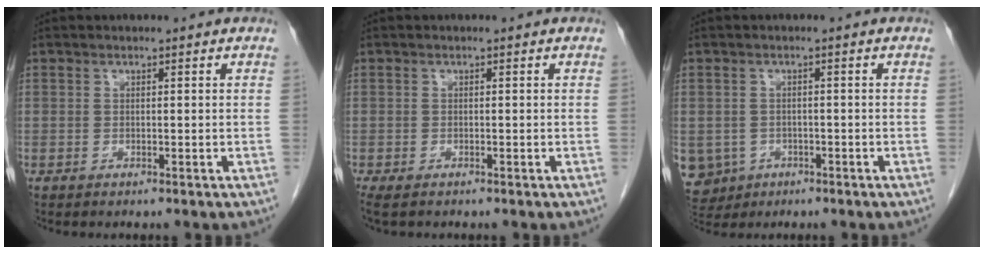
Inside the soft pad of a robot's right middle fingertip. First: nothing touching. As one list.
[{"total": 2.5, "force": [-1.9, 0.9, 1.3], "torque": [-0.025, -0.008, -0.029]}, {"total": 8.4, "force": [-3.3, 7.5, 1.9], "torque": [-0.067, 0.004, -0.043]}]